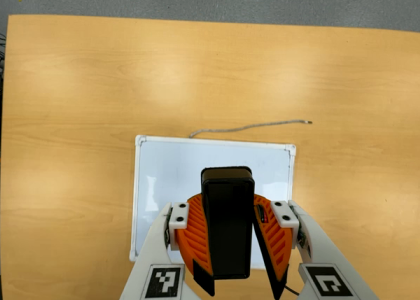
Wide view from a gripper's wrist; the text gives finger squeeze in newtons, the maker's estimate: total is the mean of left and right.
{"total": 10.9, "left": 10.4, "right": 11.4}